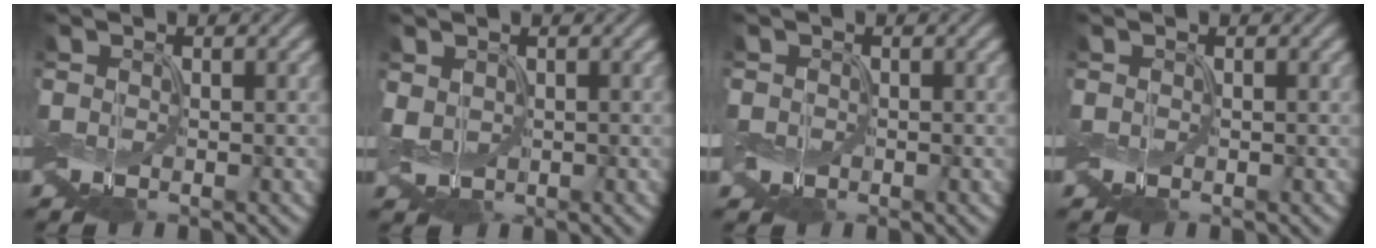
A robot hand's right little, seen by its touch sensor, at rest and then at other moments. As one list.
[{"total": 2.1, "force": [-0.1, 1.6, 1.3], "torque": [-0.037, 0.003, -0.003]}, {"total": 1.0, "force": [-0.3, 0.9, 0.2], "torque": [-0.010, 0.002, -0.006]}, {"total": 0.0}]